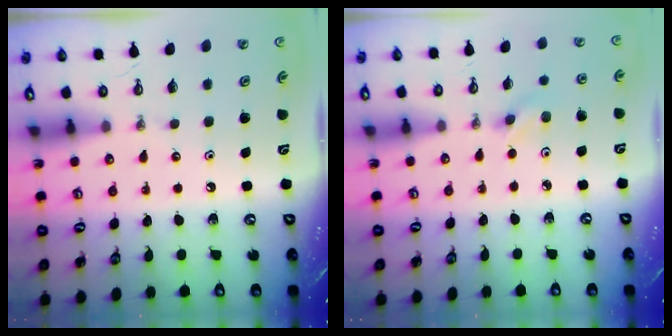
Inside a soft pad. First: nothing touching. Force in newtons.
{"total": 3.3, "press": 2.9, "slide": 1.4}